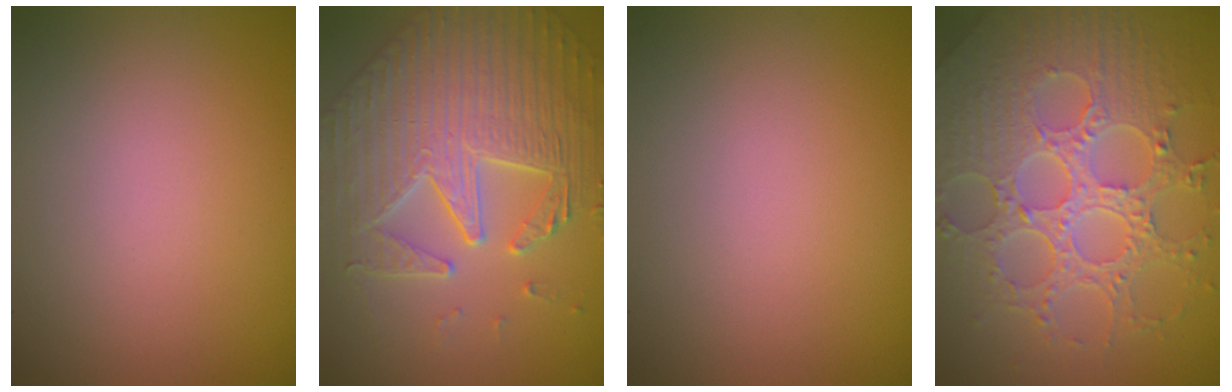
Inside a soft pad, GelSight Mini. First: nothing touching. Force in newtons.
{"total": 5.8, "press": 5.3, "slide": 2.5}
{"total": 0.0}
{"total": 8.1, "press": 6.0, "slide": 5.4}